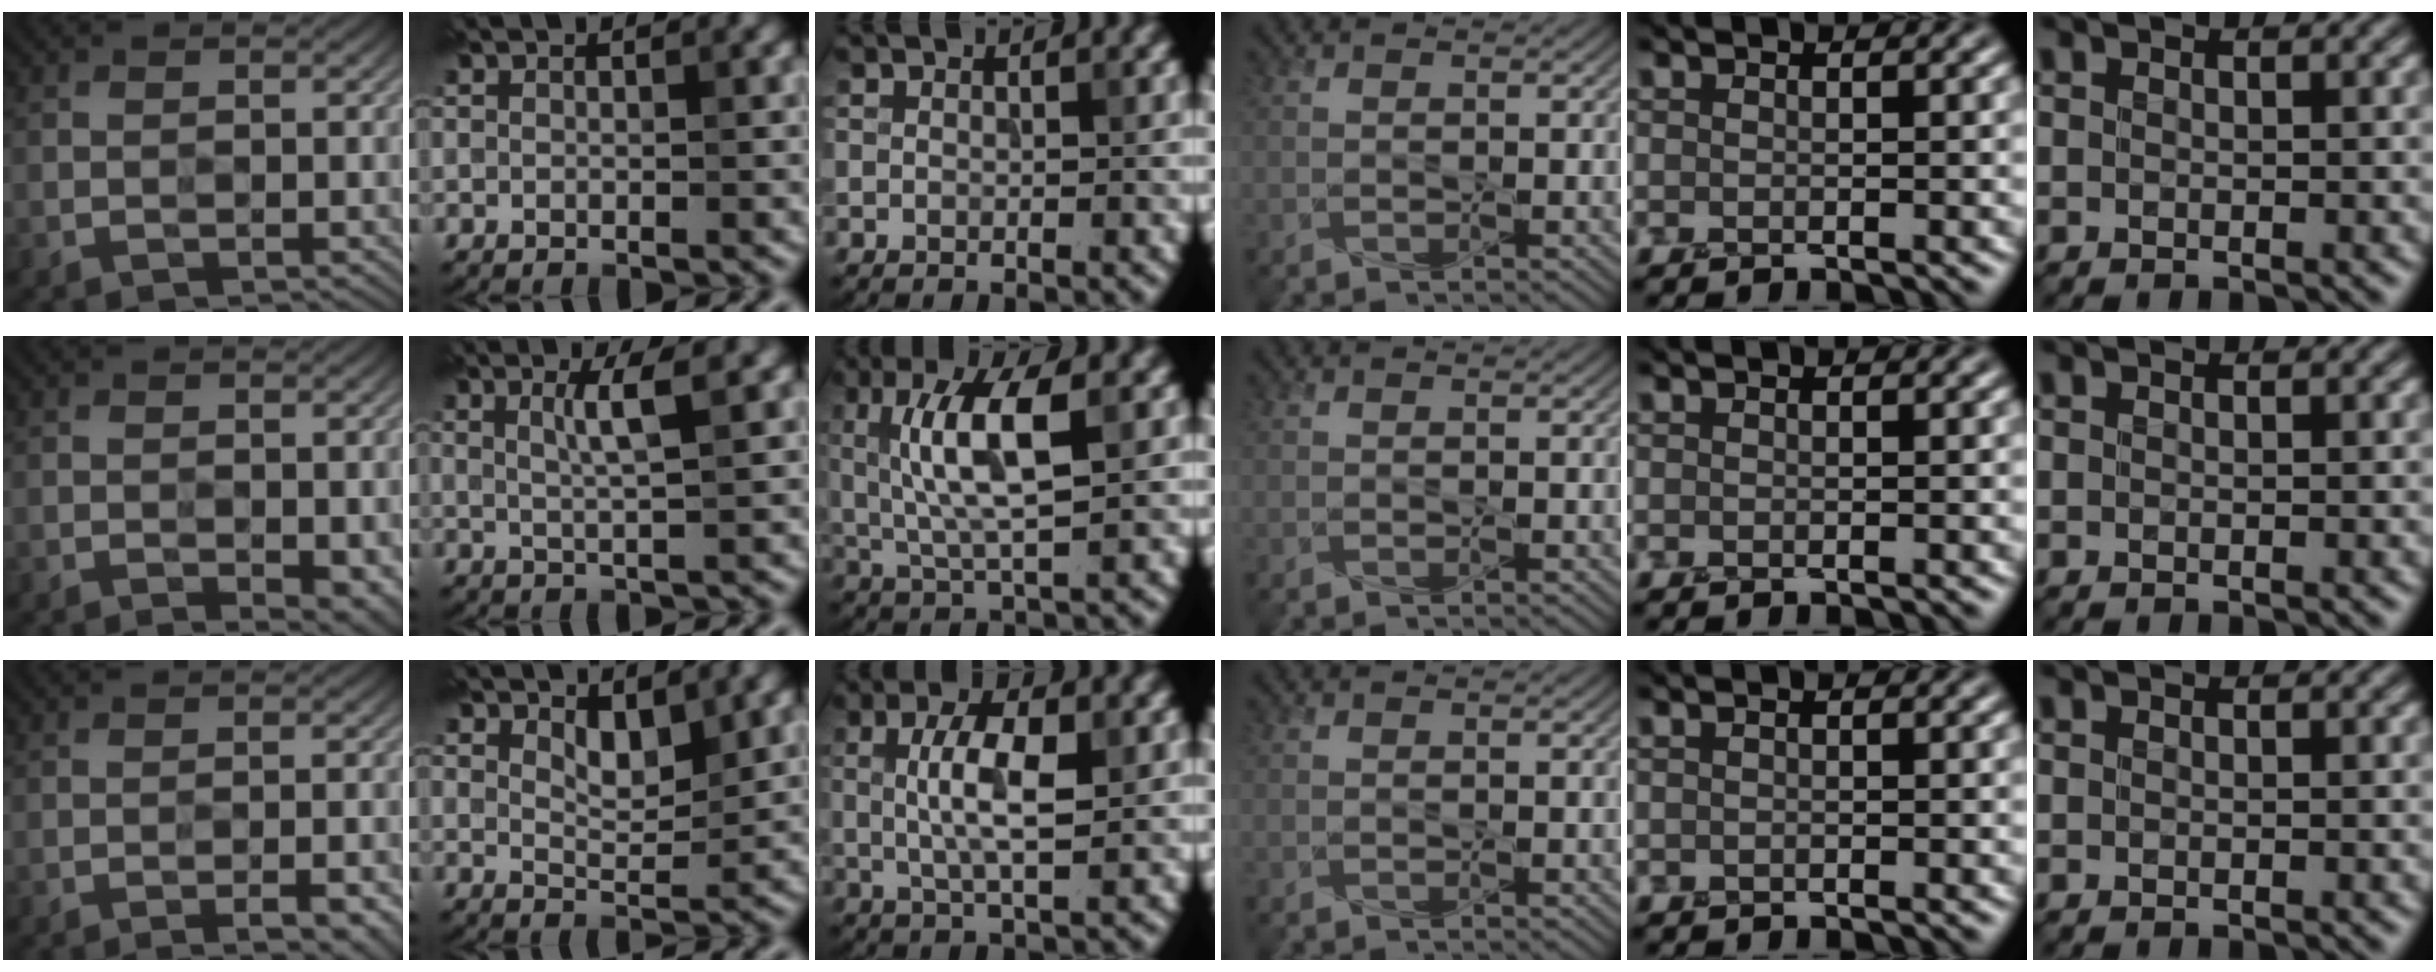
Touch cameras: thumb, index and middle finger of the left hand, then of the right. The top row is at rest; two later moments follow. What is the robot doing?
{"motion": "screw", "object": "mustard bottle"}